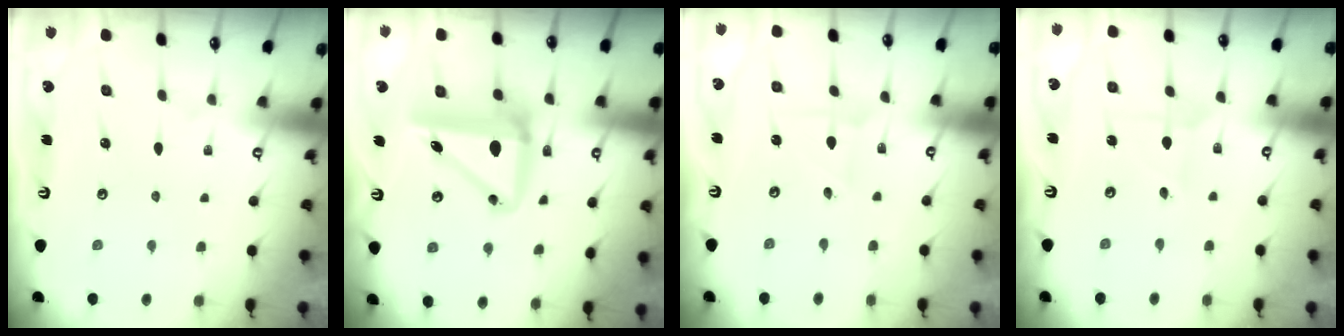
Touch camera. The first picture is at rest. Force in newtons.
{"total": 10.6, "press": 10.1, "slide": 3.2}
{"total": 2.4, "press": 2.4, "slide": 0.2}
{"total": 4.3, "press": 4.3, "slide": 0.4}